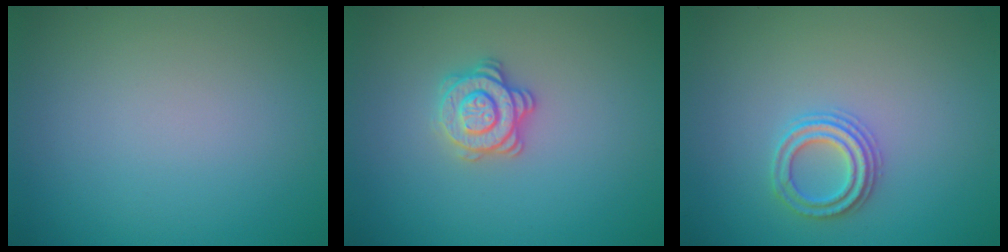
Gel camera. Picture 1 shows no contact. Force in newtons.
{"total": 2.8, "press": 2.6, "slide": 1.0}
{"total": 2.3, "press": 2.2, "slide": 0.5}